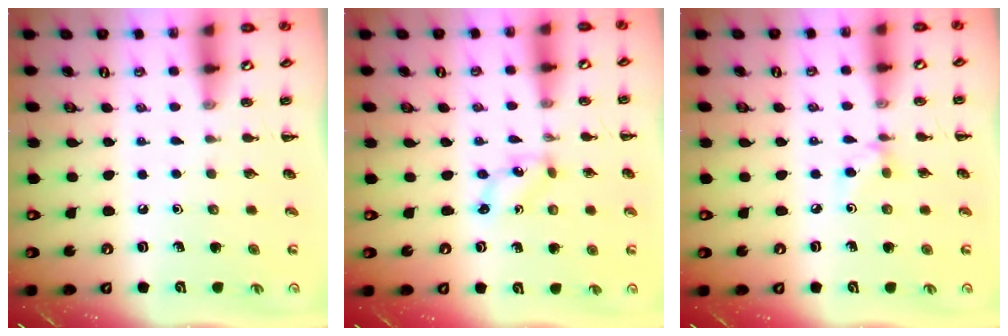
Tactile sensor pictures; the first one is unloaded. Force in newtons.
{"total": 1.2, "press": 1.2, "slide": 0.1}
{"total": 4.3, "press": 4.0, "slide": 1.5}